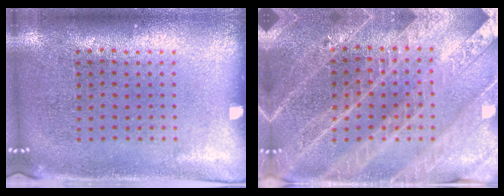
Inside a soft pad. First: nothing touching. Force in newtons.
{"total": 3.7, "press": 3.4, "slide": 1.4}